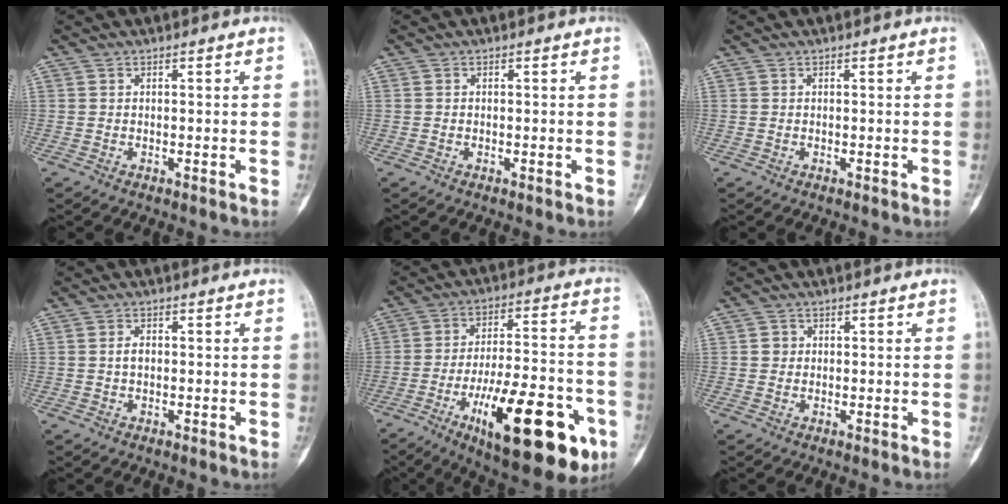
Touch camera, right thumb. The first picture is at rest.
{"total": 0.0}
{"total": 0.0}
{"total": 1.8, "force": [0.1, 1.2, 1.4], "torque": [-0.024, 0.004, 0.002]}
{"total": 25.6, "force": [-10.7, 8.8, 21.5], "torque": [-0.288, 0.042, -0.151]}
{"total": 1.6, "force": [0.2, 1.6, 0.5], "torque": [0.000, 0.003, 0.002]}